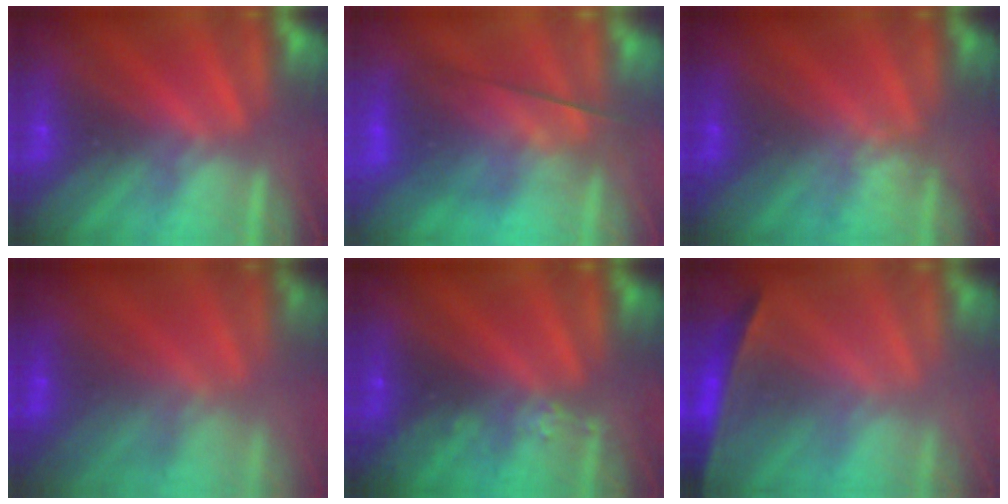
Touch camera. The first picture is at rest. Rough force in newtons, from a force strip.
{"total": 4.1}
{"total": 1.8}
{"total": 3.9}
{"total": 2.4}
{"total": 1.5}